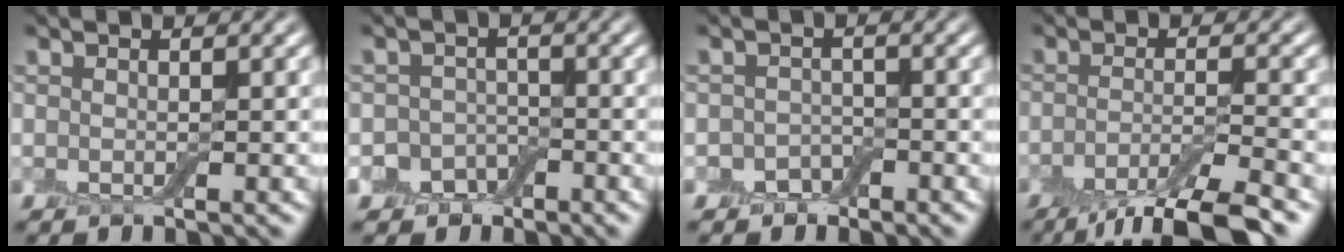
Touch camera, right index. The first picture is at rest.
{"total": 2.7, "force": [-1.6, 2.0, 0.8], "torque": [-0.007, 0.000, -0.032]}
{"total": 1.8, "force": [-1.2, 1.3, 0.6], "torque": [-0.006, 0.003, -0.023]}
{"total": 7.4, "force": [-4.9, 1.7, 5.3], "torque": [-0.074, -0.007, -0.089]}